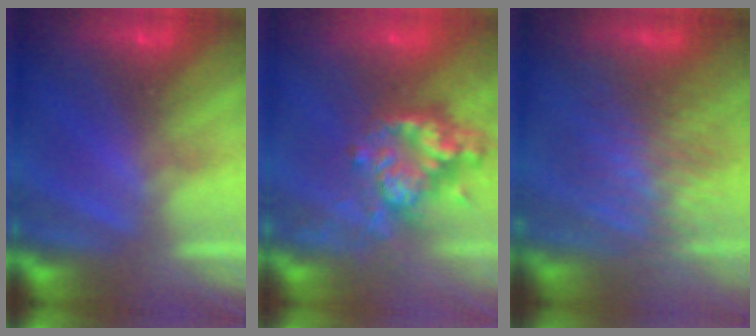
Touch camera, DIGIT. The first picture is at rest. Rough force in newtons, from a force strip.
{"total": 7.7}
{"total": 3.2}